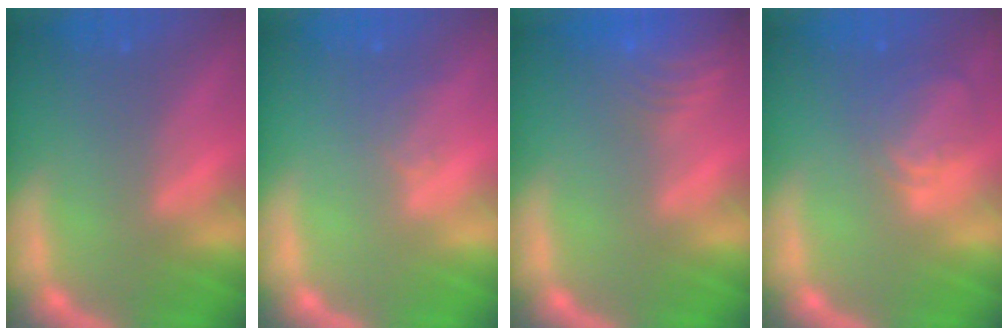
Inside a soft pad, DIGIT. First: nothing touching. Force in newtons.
{"total": 1.5}
{"total": 9.5}
{"total": 4.0}